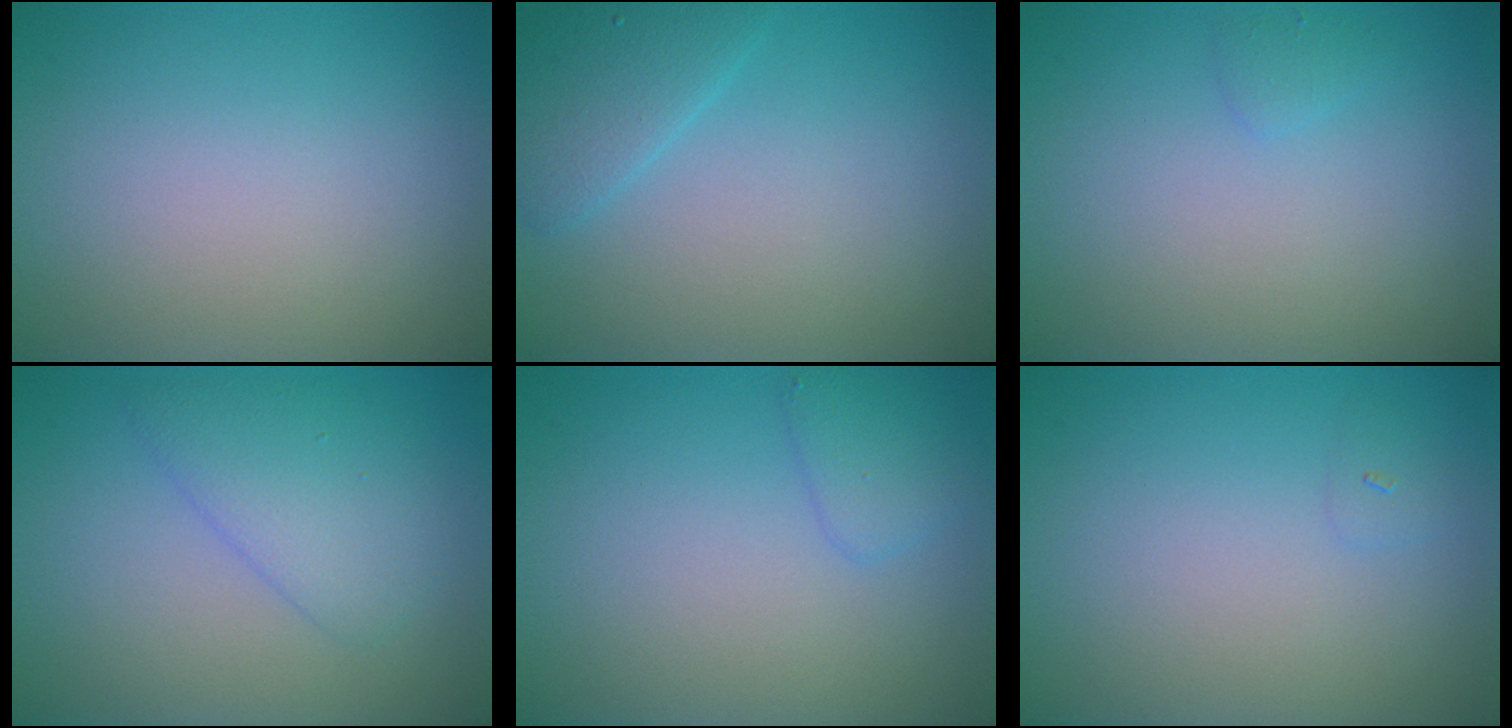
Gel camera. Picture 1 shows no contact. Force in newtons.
{"total": 2.6, "press": 2.6, "slide": 0.2}
{"total": 0.7, "press": 0.7, "slide": 0.0}
{"total": 3.3, "press": 3.3, "slide": 0.2}
{"total": 1.6, "press": 1.6, "slide": 0.1}
{"total": 0.6, "press": 0.6, "slide": 0.1}